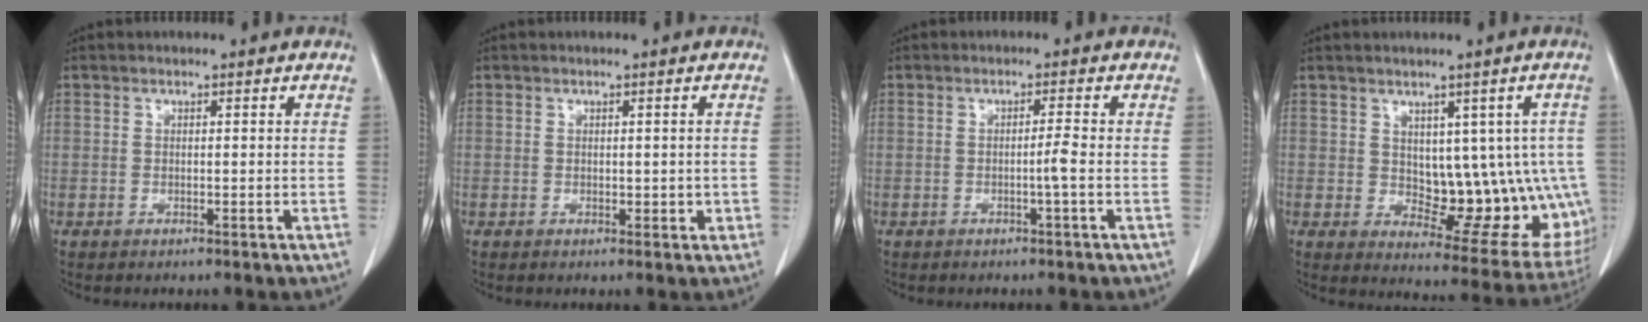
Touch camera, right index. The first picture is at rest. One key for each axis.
{"total": 1.5, "fx": -0.1, "fy": 1.0, "fz": 1.0, "tx": -0.012, "ty": 0.004, "tz": 0.004}
{"total": 1.8, "fx": -0.6, "fy": -0.6, "fz": 1.6, "tx": -0.030, "ty": -0.001, "tz": -0.010}
{"total": 13.3, "fx": 0.5, "fy": 7.1, "fz": 11.2, "tx": -0.115, "ty": 0.008, "tz": 0.027}